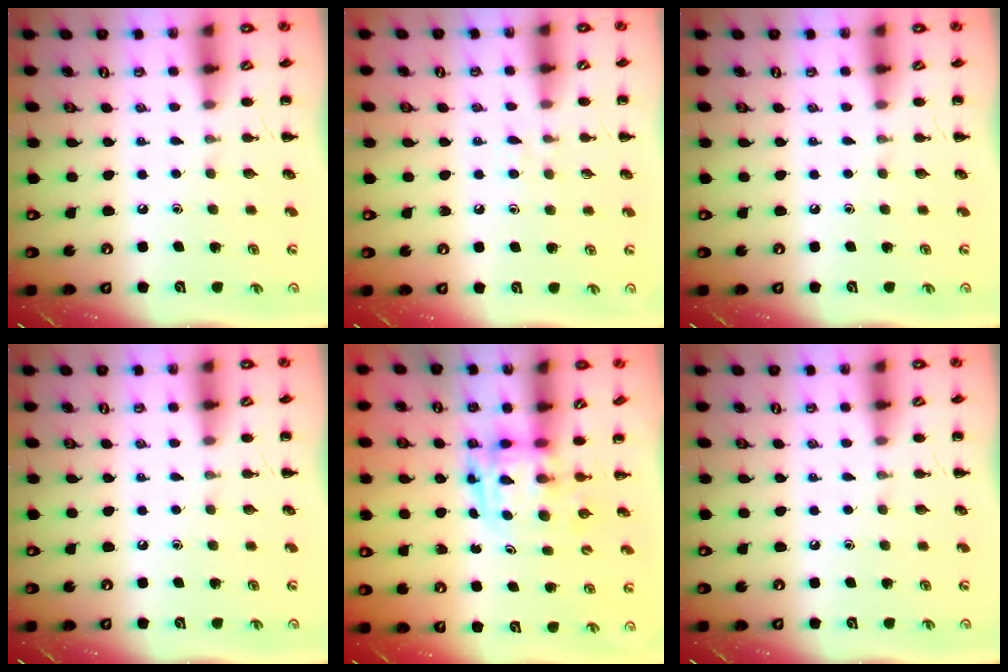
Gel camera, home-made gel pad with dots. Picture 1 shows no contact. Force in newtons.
{"total": 3.5, "press": 3.2, "slide": 1.6}
{"total": 0.0}
{"total": 0.0}
{"total": 3.8, "press": 3.8, "slide": 0.7}
{"total": 0.0}